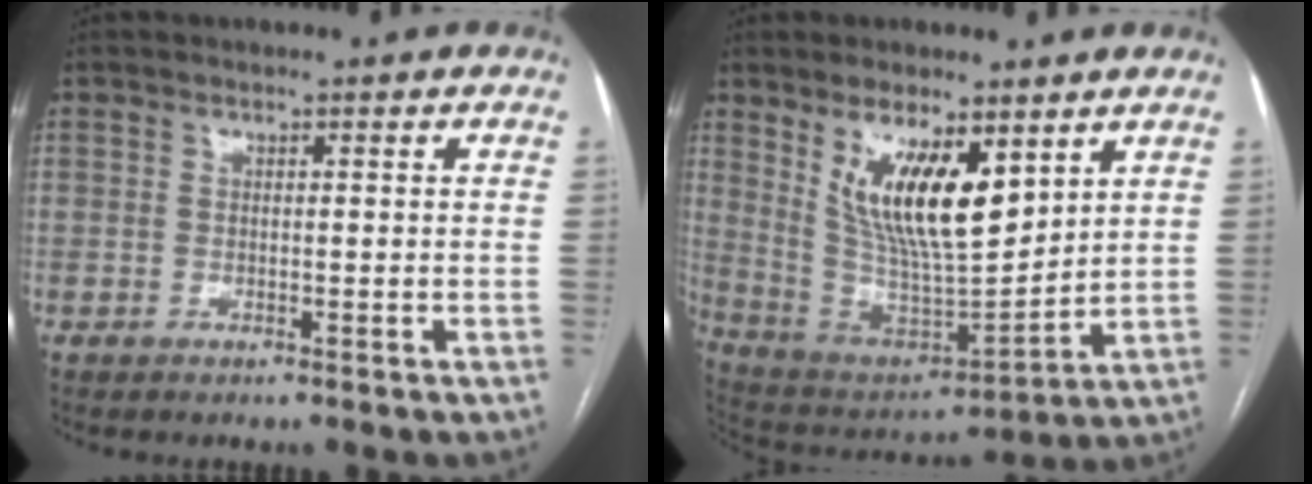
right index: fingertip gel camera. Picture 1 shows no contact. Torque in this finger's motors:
{"motor_torque": [0.61, 0.38, 0.70, 0.21]}